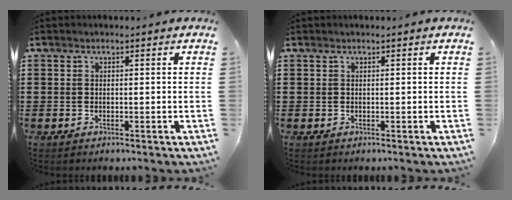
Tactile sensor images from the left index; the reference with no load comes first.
{"total": 0.0}